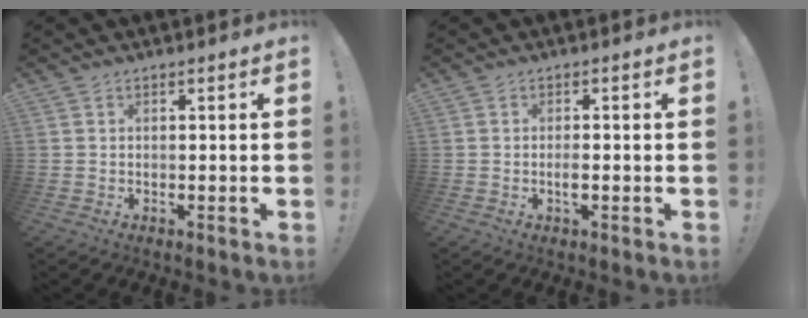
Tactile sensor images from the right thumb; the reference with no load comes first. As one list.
[{"total": 1.7, "force": [-0.7, 0.9, 1.3], "torque": [-0.014, -0.002, -0.013]}]